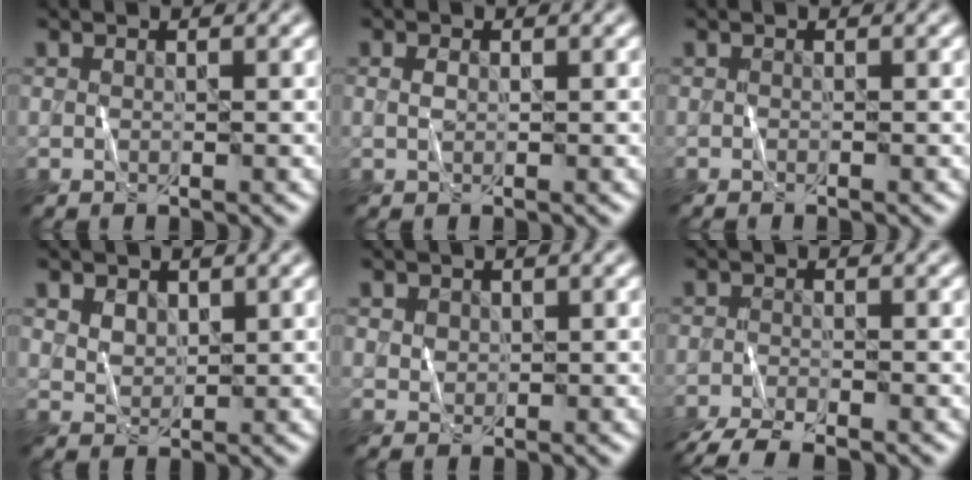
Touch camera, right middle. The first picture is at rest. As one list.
[{"total": 0.8, "force": [0.4, 0.5, 0.5], "torque": [-0.015, 0.002, 0.005]}, {"total": 0.0}, {"total": 2.0, "force": [1.4, 1.2, 0.7], "torque": [-0.017, -0.003, 0.028]}, {"total": 1.2, "force": [0.8, 0.8, 0.1], "torque": [-0.001, -0.005, 0.022]}, {"total": 5.0, "force": [-4.2, 0.9, 2.4], "torque": [-0.044, -0.019, -0.082]}]